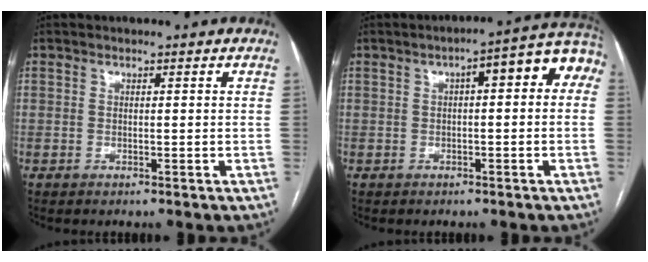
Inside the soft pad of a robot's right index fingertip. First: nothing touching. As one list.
[{"total": 9.7, "force": [2.2, 2.8, 9.0], "torque": [-0.114, 0.044, 0.021]}]